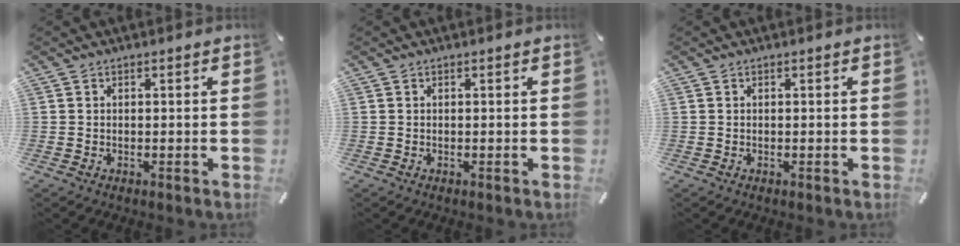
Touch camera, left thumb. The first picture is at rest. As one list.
[{"total": 0.0}, {"total": 0.0}]